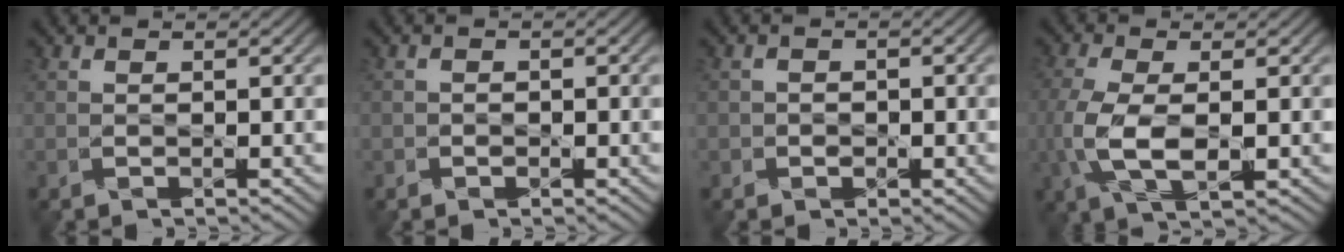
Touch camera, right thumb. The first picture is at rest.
{"total": 1.0, "force": [-0.3, 0.9, -0.3], "torque": [0.017, 0.003, -0.013]}
{"total": 1.9, "force": [-0.4, 1.9, -0.3], "torque": [0.013, 0.013, -0.017]}
{"total": 6.4, "force": [-1.2, 2.7, 5.7], "torque": [-0.144, -0.006, -0.019]}